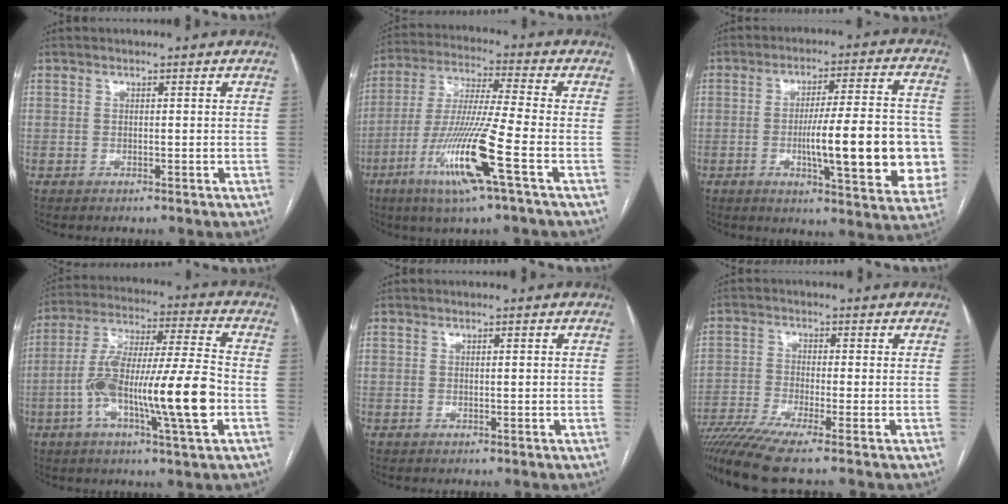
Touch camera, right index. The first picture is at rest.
{"total": 14.4, "force": [-5.9, -0.9, 13.1], "torque": [-0.270, -0.023, -0.116]}
{"total": 18.6, "force": [-3.1, 3.2, 18.1], "torque": [-0.207, 0.014, -0.033]}
{"total": 18.0, "force": [-4.6, 1.3, 17.3], "torque": [-0.319, 0.000, -0.081]}
{"total": 0.6, "force": [0.1, 0.1, 0.6], "torque": [-0.011, 0.002, 0.003]}
{"total": 9.7, "force": [-7.6, -0.9, 6.0], "torque": [-0.110, -0.022, -0.134]}